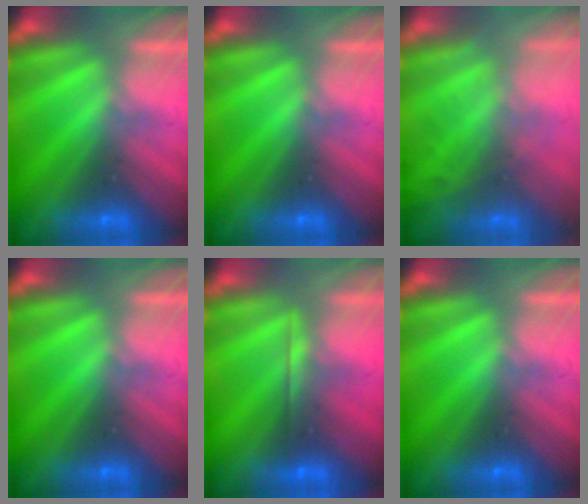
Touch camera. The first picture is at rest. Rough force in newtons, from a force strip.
{"total": 0.0}
{"total": 7.2}
{"total": 0.0}
{"total": 1.8}
{"total": 0.0}